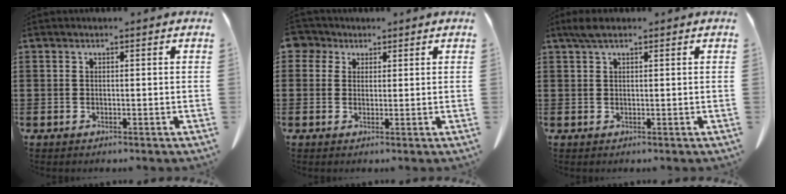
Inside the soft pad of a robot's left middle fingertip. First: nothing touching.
{"total": 2.8, "force": [1.7, 2.1, 0.4], "torque": [-0.013, 0.007, 0.030]}
{"total": 2.4, "force": [1.4, 0.7, 1.9], "torque": [-0.040, 0.004, 0.025]}